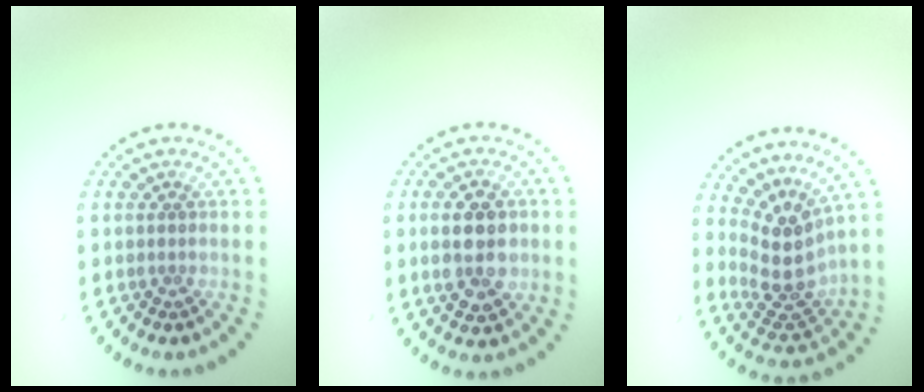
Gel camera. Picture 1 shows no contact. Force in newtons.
{"total": 4.8, "press": 4.8, "slide": 0.2}
{"total": 4.0, "press": 3.1, "slide": 2.5}